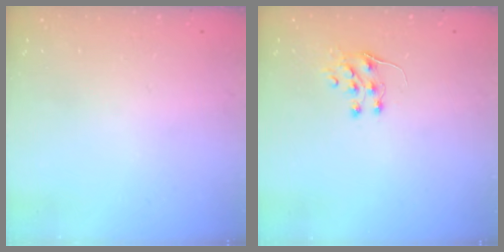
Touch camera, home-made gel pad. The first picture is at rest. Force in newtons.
{"total": 6.0, "press": 5.9, "slide": 0.7}